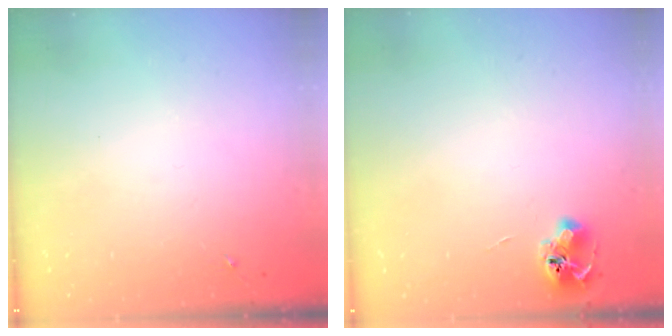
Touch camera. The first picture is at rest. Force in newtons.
{"total": 6.8, "press": 6.8, "slide": 0.9}